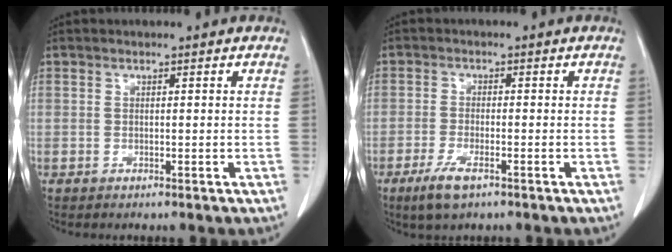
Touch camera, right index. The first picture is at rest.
{"total": 4.4, "force": [-2.6, 1.1, 3.3], "torque": [-0.073, -0.009, -0.043]}